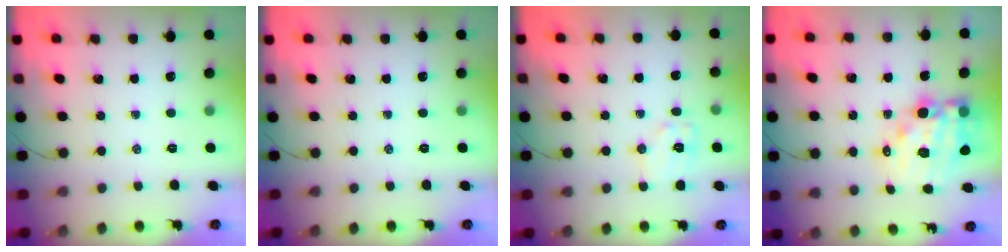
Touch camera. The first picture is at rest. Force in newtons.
{"total": 0.0}
{"total": 7.3, "press": 7.2, "slide": 0.4}
{"total": 15.4, "press": 14.9, "slide": 3.9}